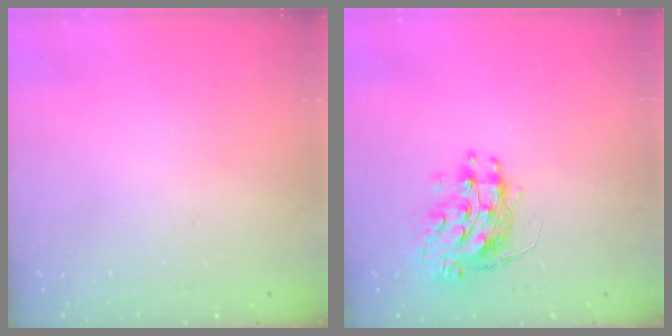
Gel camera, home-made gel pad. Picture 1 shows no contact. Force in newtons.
{"total": 10.7, "press": 10.6, "slide": 1.2}